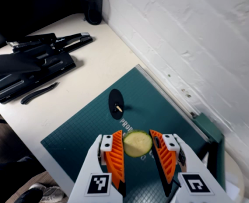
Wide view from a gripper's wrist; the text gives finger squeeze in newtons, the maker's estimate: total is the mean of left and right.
{"total": 8.7, "left": 8.7, "right": 8.6}